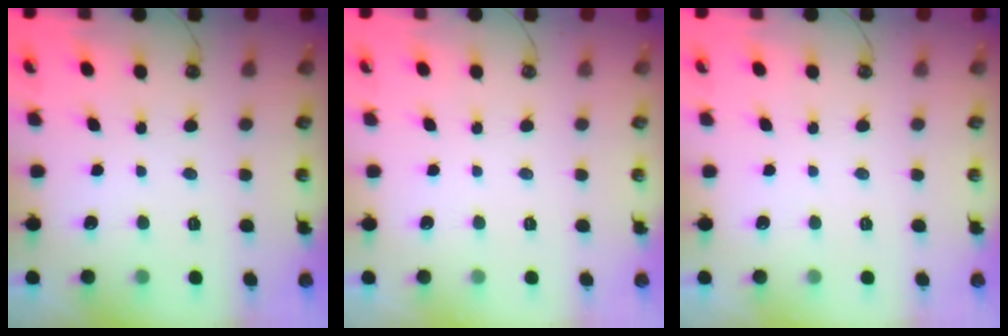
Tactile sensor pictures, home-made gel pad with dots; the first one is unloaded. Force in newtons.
{"total": 0.0}
{"total": 0.0}